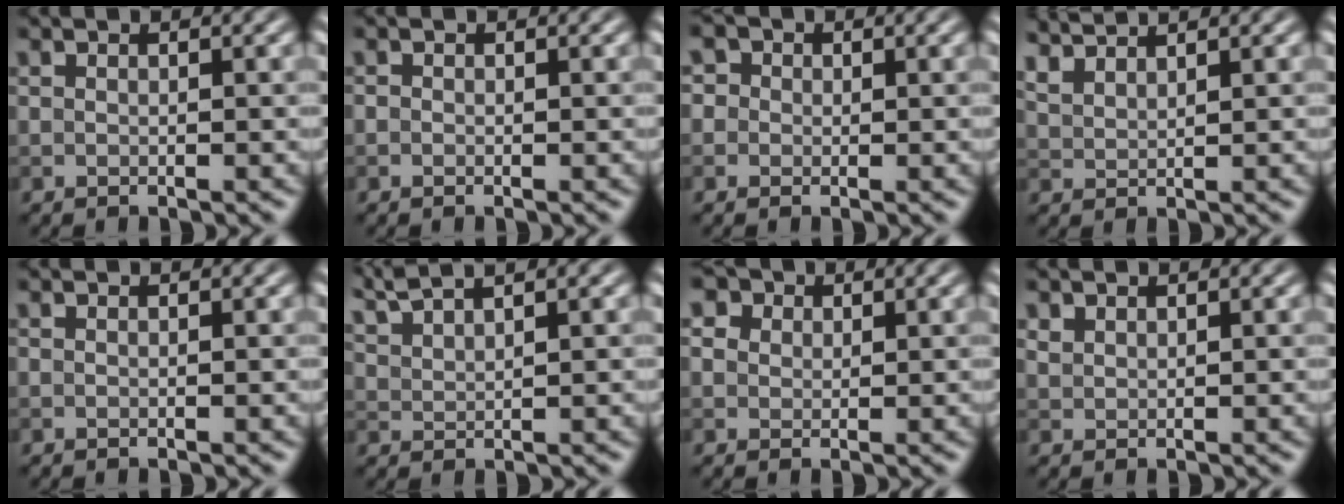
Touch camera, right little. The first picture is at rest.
{"total": 0.0}
{"total": 3.6, "force": [1.6, 2.9, 1.3], "torque": [-0.010, 0.017, 0.000]}
{"total": 2.6, "force": [2.5, 0.3, 0.6], "torque": [-0.017, 0.004, 0.054]}
{"total": 0.0}
{"total": 3.1, "force": [2.8, 0.4, 1.3], "torque": [-0.026, 0.011, 0.059]}
{"total": 5.5, "force": [3.2, 3.8, 2.3], "torque": [-0.050, 0.014, 0.035]}
{"total": 1.0, "force": [0.8, 0.6, 0.2], "torque": [-0.006, 0.000, 0.019]}